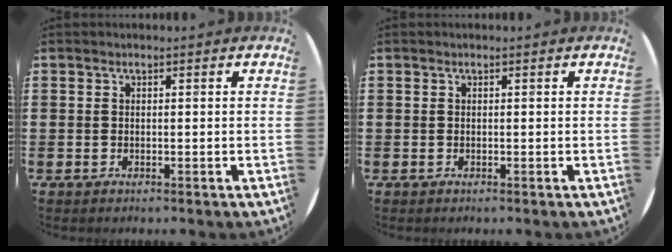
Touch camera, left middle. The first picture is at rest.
{"total": 0.0}